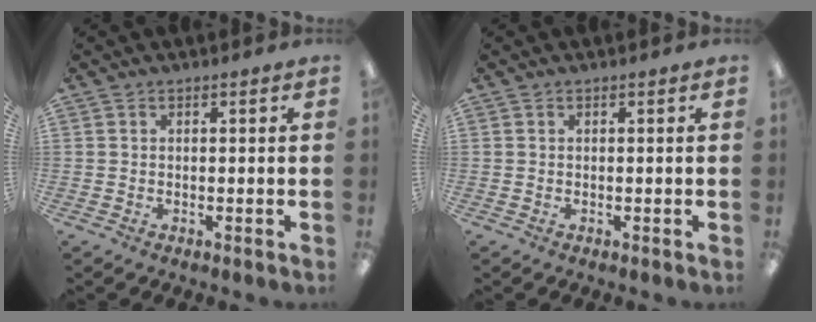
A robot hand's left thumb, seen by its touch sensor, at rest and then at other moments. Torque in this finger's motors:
{"motor_torque": [-0.07, 0.07, -0.12, 0.12, 0.00]}